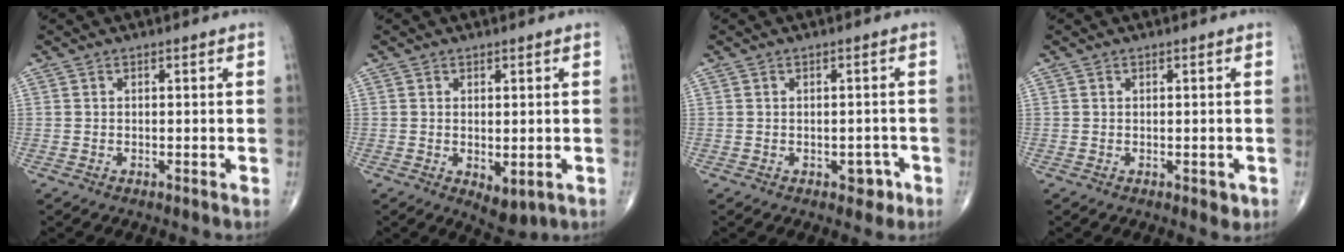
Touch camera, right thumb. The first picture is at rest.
{"total": 4.3, "force": [-0.9, 2.3, 3.5], "torque": [-0.041, -0.008, 0.001]}
{"total": 2.7, "force": [-1.2, 1.9, 1.6], "torque": [-0.002, 0.007, -0.014]}
{"total": 1.4, "force": [-0.2, 1.0, 1.0], "torque": [-0.007, -0.002, 0.000]}